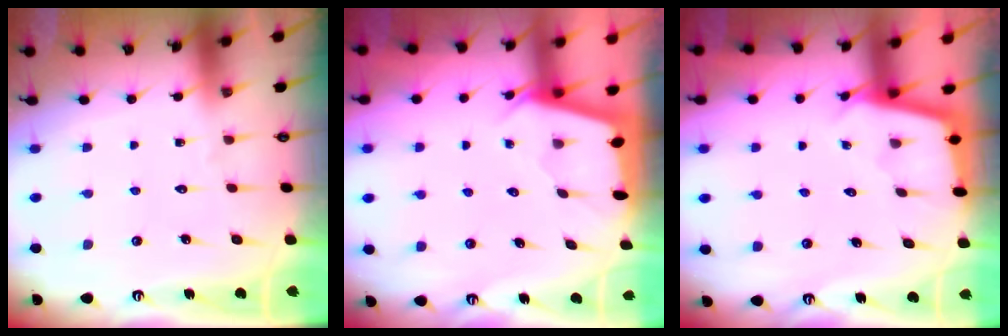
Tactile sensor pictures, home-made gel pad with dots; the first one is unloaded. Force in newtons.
{"total": 2.2, "press": 2.1, "slide": 0.3}
{"total": 2.6, "press": 2.6, "slide": 0.2}